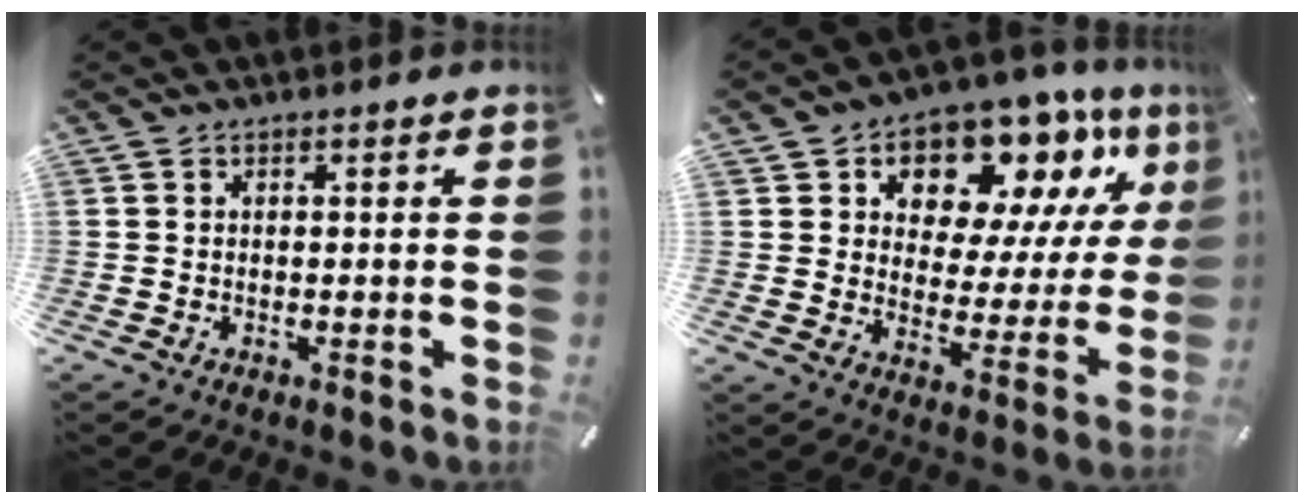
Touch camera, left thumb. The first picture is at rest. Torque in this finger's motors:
{"motor_torque": [2.61, 2.40, 2.10, -0.68, 0.31]}